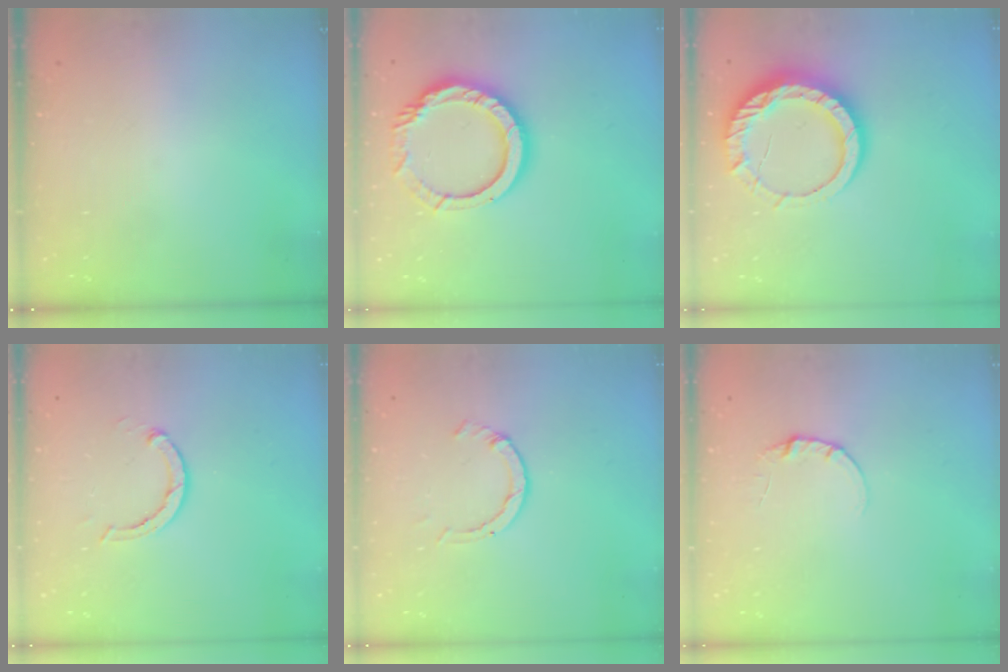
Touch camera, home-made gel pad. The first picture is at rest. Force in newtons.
{"total": 14.2, "press": 14.1, "slide": 1.3}
{"total": 14.3, "press": 14.3, "slide": 1.3}
{"total": 2.9, "press": 2.8, "slide": 0.5}
{"total": 2.6, "press": 2.5, "slide": 0.3}
{"total": 3.3, "press": 3.3, "slide": 0.4}